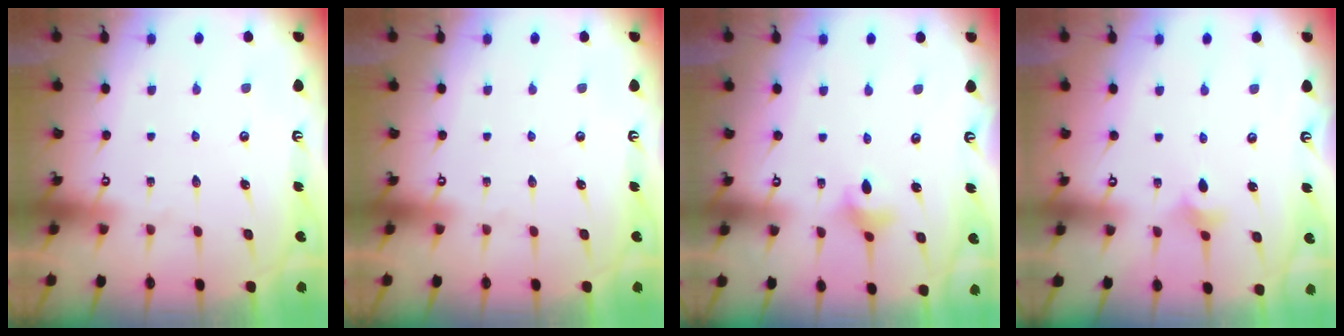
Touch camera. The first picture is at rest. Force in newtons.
{"total": 0.0}
{"total": 3.7, "press": 3.7, "slide": 0.5}
{"total": 3.4, "press": 3.3, "slide": 0.8}